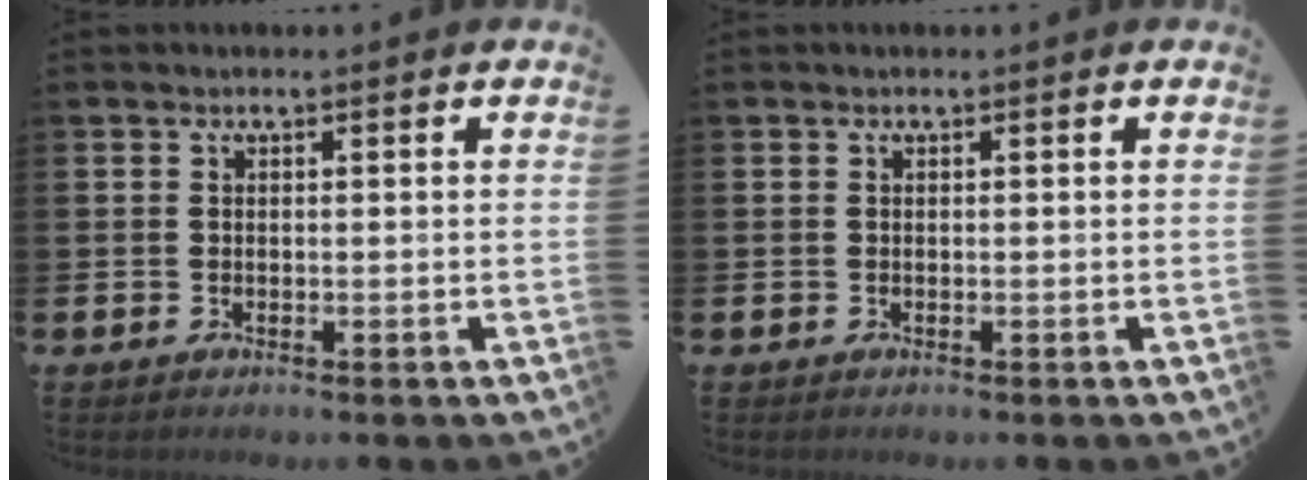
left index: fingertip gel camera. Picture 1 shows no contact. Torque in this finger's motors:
{"motor_torque": [-0.03, 0.03, 0.00, 0.00]}